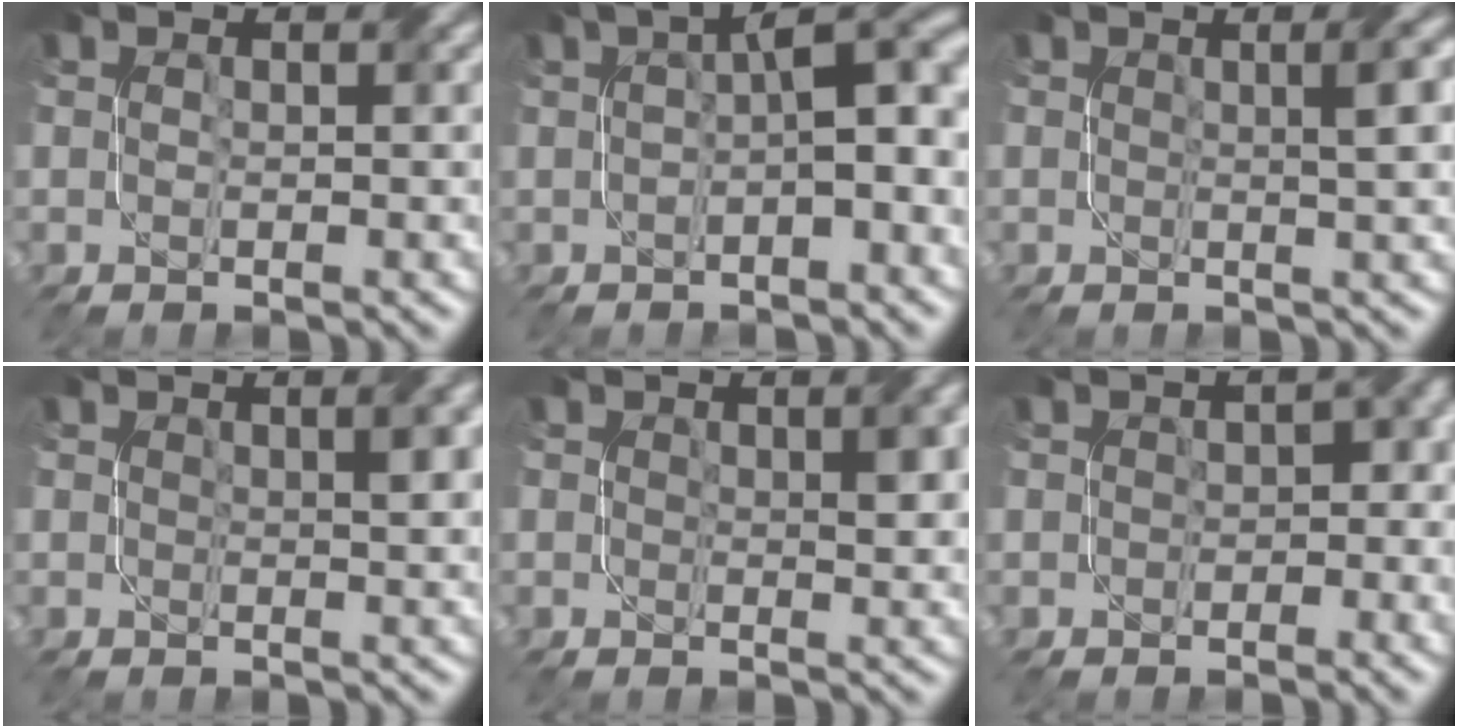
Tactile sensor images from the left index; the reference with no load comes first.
{"total": 6.2, "force": [0.2, 1.9, 5.9], "torque": [-0.069, 0.020, 0.006]}
{"total": 3.1, "force": [0.4, 0.7, 3.0], "torque": [-0.027, 0.014, 0.005]}
{"total": 1.6, "force": [0.4, 0.4, 1.5], "torque": [-0.013, 0.006, 0.007]}
{"total": 2.0, "force": [0.3, 0.9, 1.7], "torque": [-0.018, 0.002, 0.006]}
{"total": 2.7, "force": [-0.7, 1.8, 1.9], "torque": [-0.008, 0.003, -0.005]}